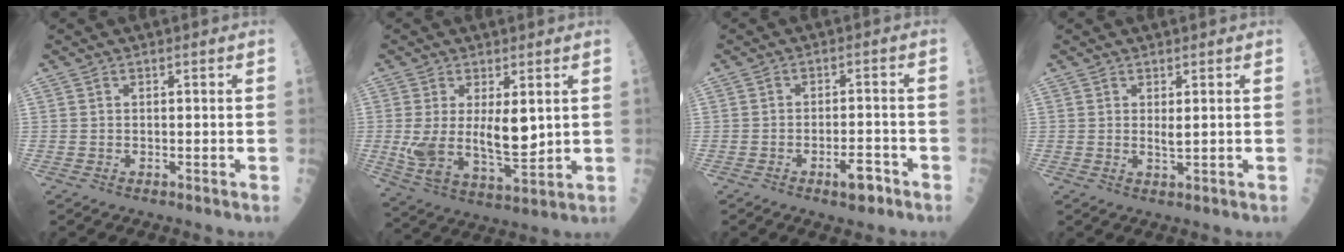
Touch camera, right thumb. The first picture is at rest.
{"total": 11.7, "force": [1.7, 5.3, 10.3], "torque": [-0.179, -0.027, 0.043]}
{"total": 4.6, "force": [-2.5, 1.6, 3.5], "torque": [-0.044, 0.017, -0.036]}
{"total": 1.4, "force": [0.5, 0.3, 1.3], "torque": [-0.023, -0.007, 0.010]}